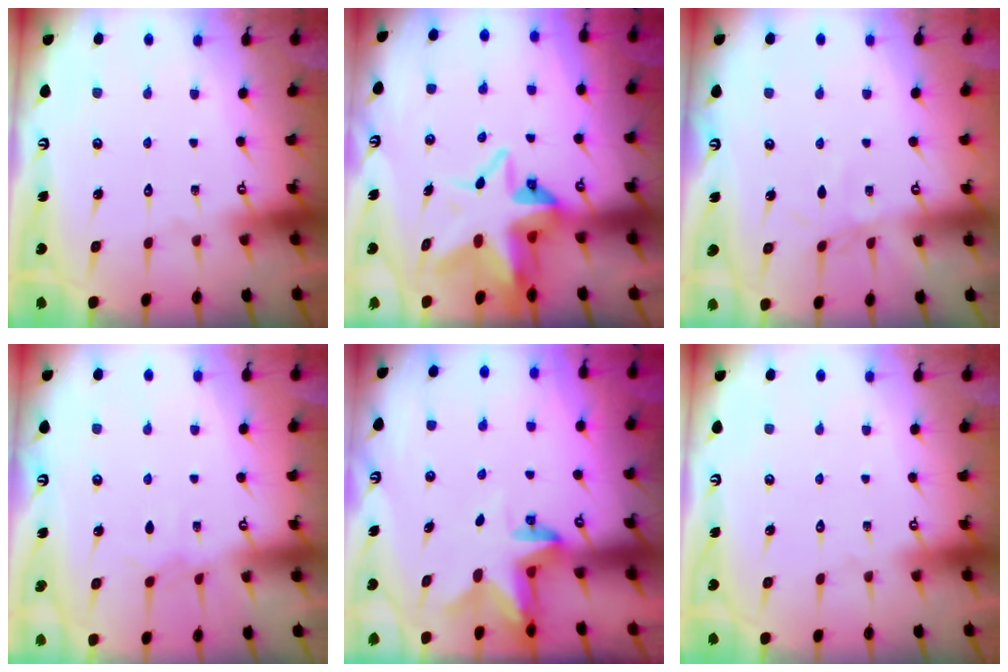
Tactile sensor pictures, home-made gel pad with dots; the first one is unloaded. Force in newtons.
{"total": 10.1, "press": 9.9, "slide": 1.8}
{"total": 2.2, "press": 2.1, "slide": 0.5}
{"total": 4.5, "press": 4.5, "slide": 0.6}
{"total": 2.7, "press": 2.7, "slide": 0.5}
{"total": 0.0}